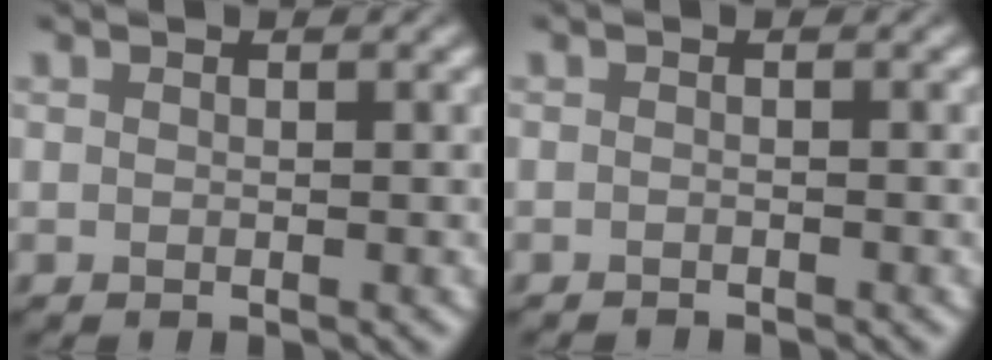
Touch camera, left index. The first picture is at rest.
{"total": 0.8, "force": [-0.8, 0.0, 0.1], "torque": [-0.002, -0.008, -0.015]}